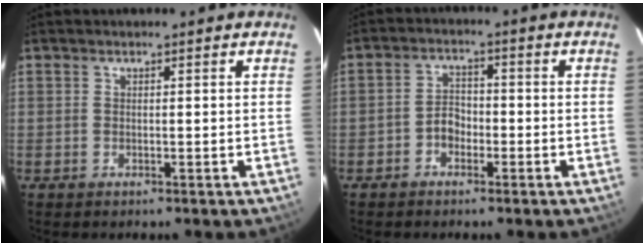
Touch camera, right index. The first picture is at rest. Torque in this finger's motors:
{"motor_torque": [0.78, -0.07, 0.15, 0.02]}